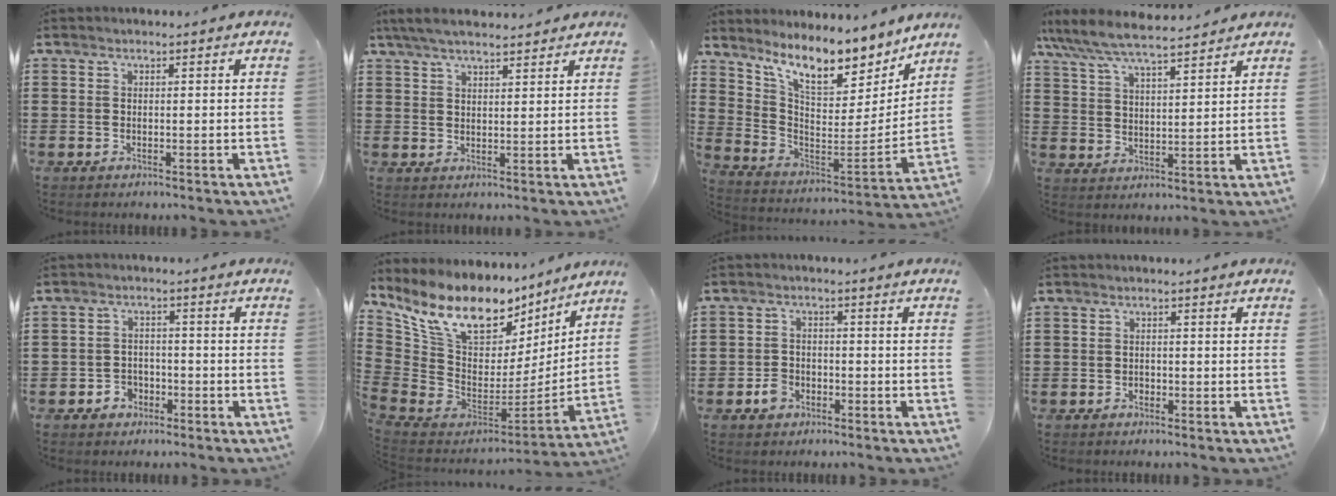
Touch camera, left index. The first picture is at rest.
{"total": 4.4, "force": [3.9, 0.9, 2.0], "torque": [-0.049, 0.000, 0.072]}
{"total": 10.9, "force": [9.1, 2.8, 5.2], "torque": [-0.125, -0.062, 0.158]}
{"total": 6.8, "force": [6.2, 0.7, 2.7], "torque": [-0.077, -0.030, 0.109]}
{"total": 2.8, "force": [-2.1, 1.8, 0.4], "torque": [-0.016, 0.006, -0.046]}
{"total": 13.7, "force": [10.3, 5.9, 6.9], "torque": [-0.175, -0.075, 0.180]}
{"total": 3.1, "force": [-1.7, 2.2, 1.3], "torque": [-0.033, 0.002, -0.035]}
{"total": 0.7, "force": [-0.5, 0.5, 0.1], "torque": [-0.006, 0.001, -0.012]}